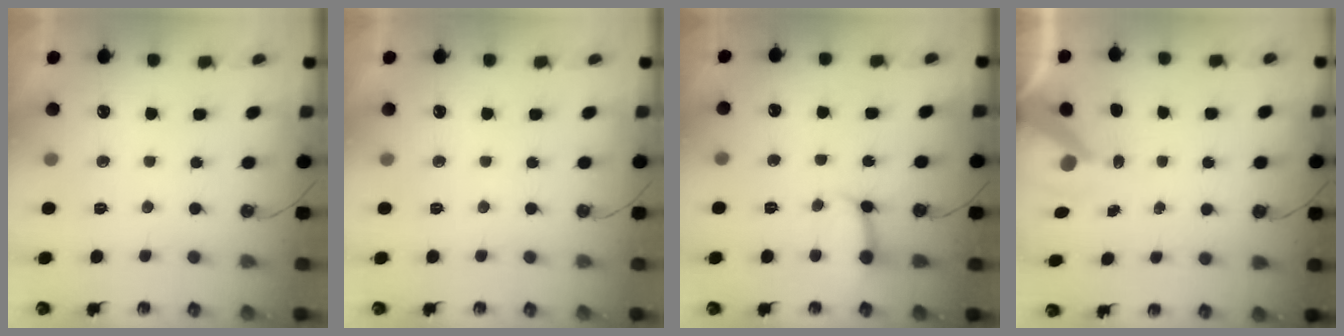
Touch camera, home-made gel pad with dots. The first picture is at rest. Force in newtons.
{"total": 0.0}
{"total": 6.9, "press": 6.8, "slide": 0.8}
{"total": 9.0, "press": 8.9, "slide": 0.8}